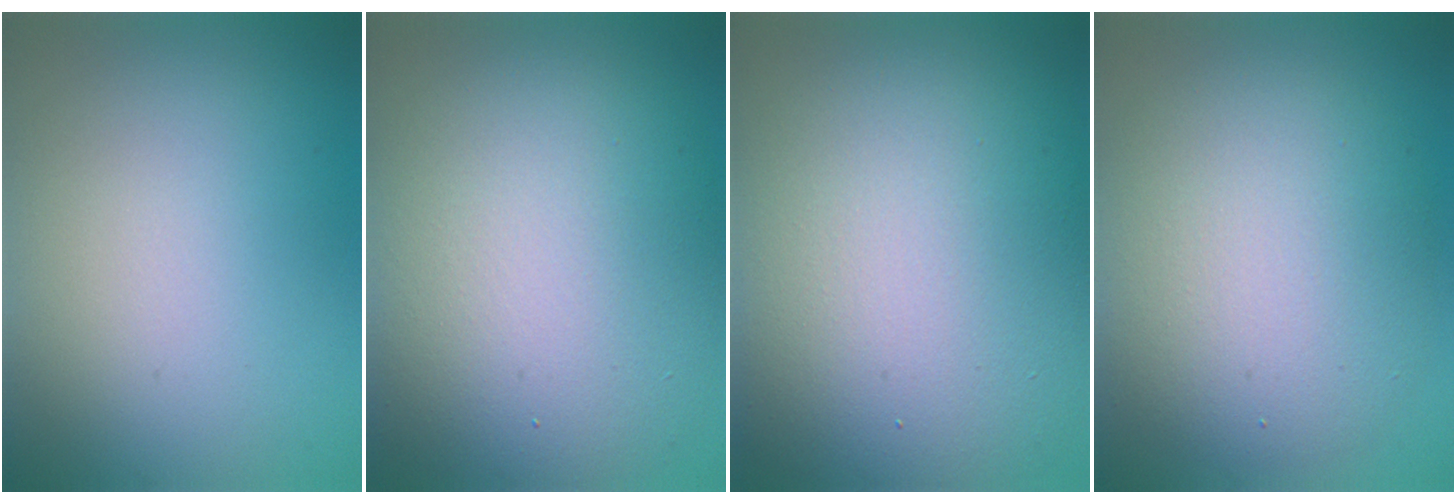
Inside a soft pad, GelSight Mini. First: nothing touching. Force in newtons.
{"total": 12.9, "press": 12.8, "slide": 1.0}
{"total": 15.9, "press": 15.9, "slide": 0.8}
{"total": 7.8, "press": 7.8, "slide": 0.5}